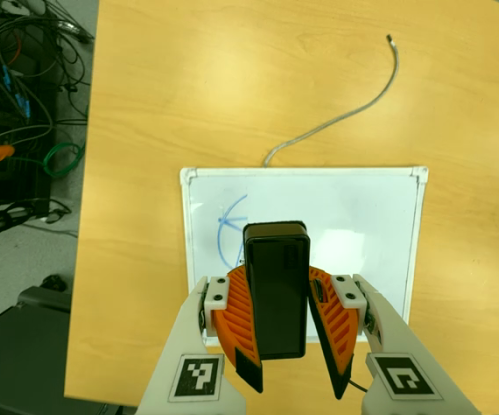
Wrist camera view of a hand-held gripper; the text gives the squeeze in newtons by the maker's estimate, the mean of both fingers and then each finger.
{"total": 10.0, "left": 10.5, "right": 9.5}